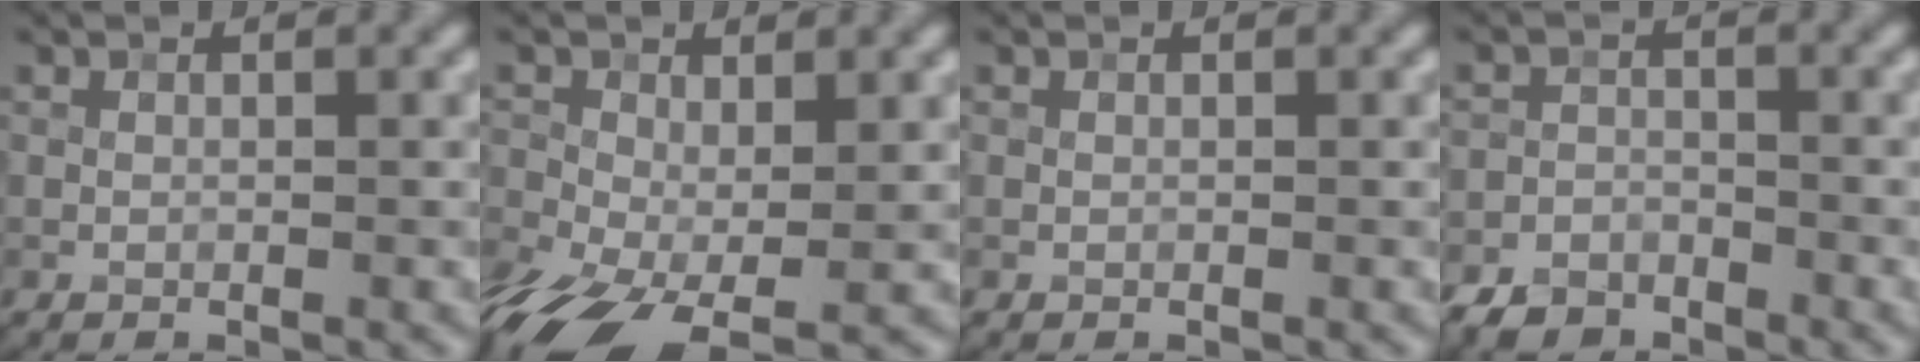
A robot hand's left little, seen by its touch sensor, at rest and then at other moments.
{"total": 8.5, "force": [-4.2, 4.2, 6.1], "torque": [-0.151, -0.039, -0.073]}
{"total": 0.0}
{"total": 3.0, "force": [-2.6, 1.4, 0.5], "torque": [-0.008, 0.003, -0.053]}